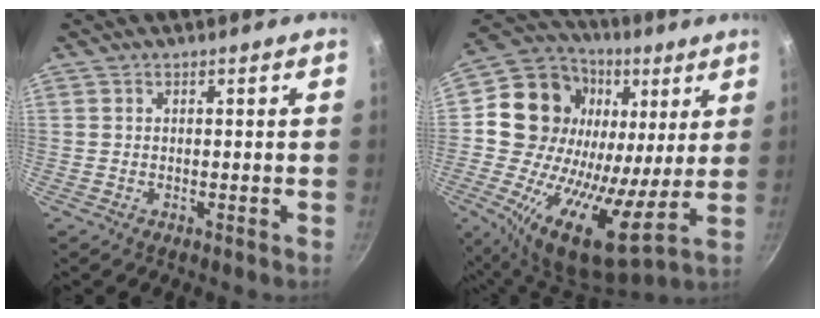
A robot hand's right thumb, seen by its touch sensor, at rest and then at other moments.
{"total": 23.7, "force": [5.3, 16.0, 16.7], "torque": [-0.285, -0.025, 0.068]}